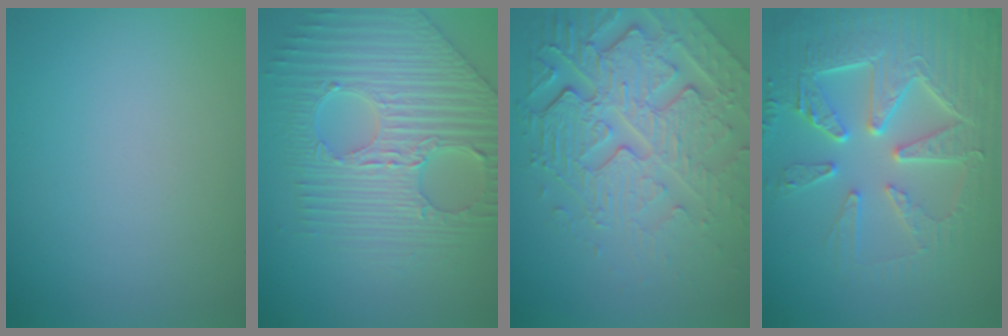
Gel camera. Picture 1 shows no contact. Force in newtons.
{"total": 6.1, "press": 5.3, "slide": 2.9}
{"total": 8.3, "press": 5.8, "slide": 6.0}
{"total": 8.0, "press": 6.3, "slide": 4.9}